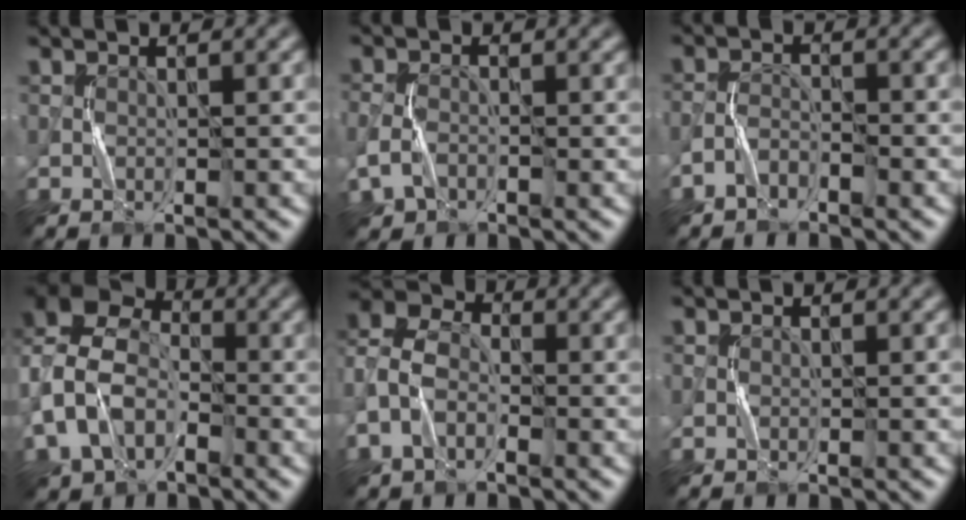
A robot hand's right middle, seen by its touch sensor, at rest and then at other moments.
{"total": 2.7, "force": [-0.9, 1.9, 1.7], "torque": [-0.038, -0.001, -0.022]}
{"total": 1.9, "force": [-1.5, 0.8, 1.0], "torque": [-0.019, 0.008, -0.034]}
{"total": 11.2, "force": [-1.9, 8.4, 7.2], "torque": [-0.182, -0.009, -0.045]}
{"total": 6.3, "force": [-1.8, 4.4, 4.1], "torque": [-0.104, 0.009, -0.052]}
{"total": 0.0}